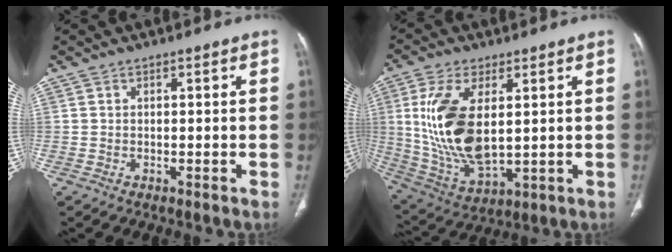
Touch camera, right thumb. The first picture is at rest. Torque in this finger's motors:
{"motor_torque": [1.40, 3.61, 1.90, 0.68, 0.60]}